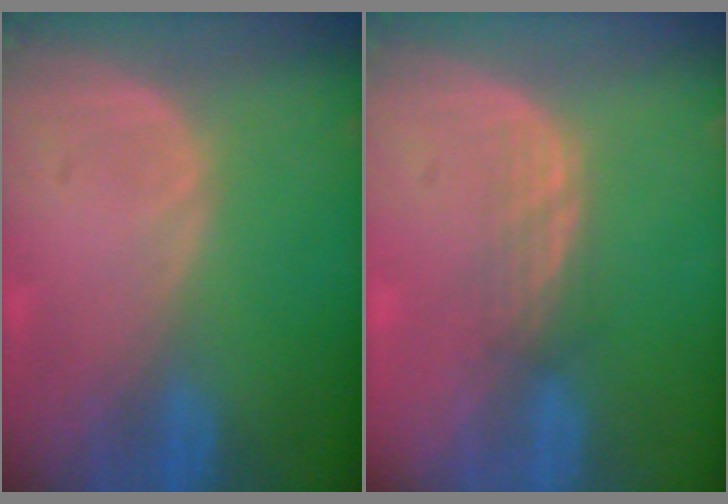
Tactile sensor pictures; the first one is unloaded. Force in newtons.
{"total": 2.4, "press": 2.3, "slide": 0.5}